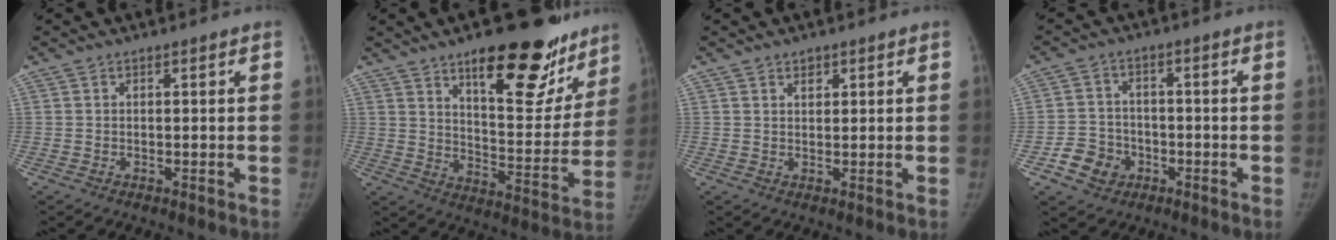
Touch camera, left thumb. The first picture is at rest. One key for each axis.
{"total": 22.9, "fx": 14.8, "fy": 8.8, "fz": 15.2, "tx": -0.148, "ty": -0.082, "tz": 0.212}
{"total": 1.8, "fx": 1.1, "fy": 1.1, "fz": 0.8, "tx": -0.001, "ty": -0.006, "tz": 0.016}
{"total": 6.8, "fx": -3.0, "fy": 5.7, "fz": 2.1, "tx": -0.015, "ty": 0.019, "tz": -0.050}